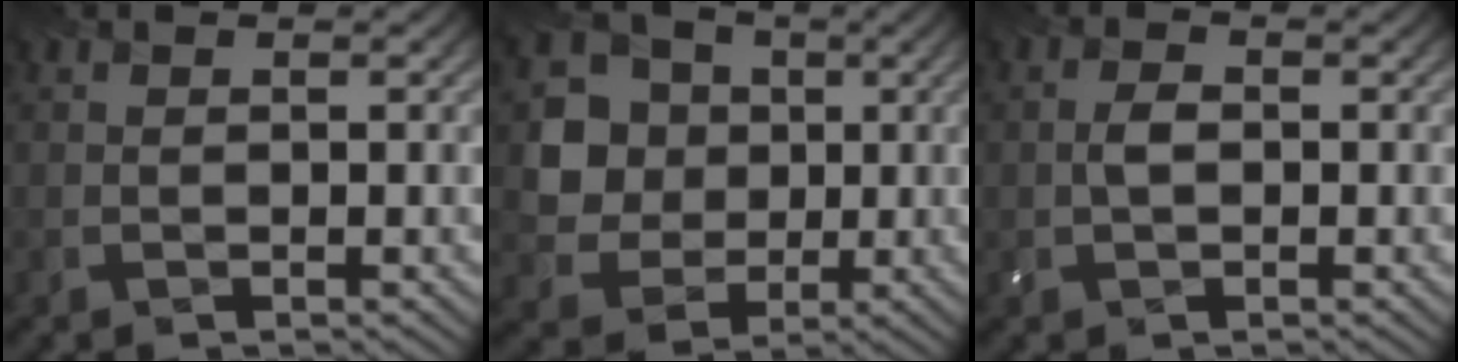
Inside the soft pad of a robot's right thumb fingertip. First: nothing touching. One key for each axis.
{"total": 7.4, "fx": 0.8, "fy": 6.8, "fz": 2.9, "tx": -0.083, "ty": -0.005, "tz": 0.008}
{"total": 1.9, "fx": -0.2, "fy": 1.1, "fz": 1.5, "tx": -0.036, "ty": 0.004, "tz": -0.006}